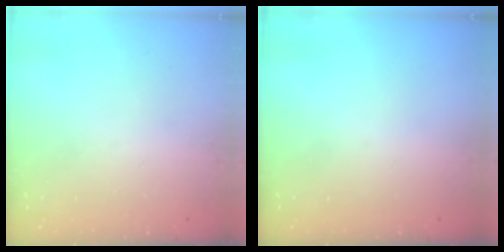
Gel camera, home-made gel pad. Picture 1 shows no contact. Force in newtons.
{"total": 0.0}